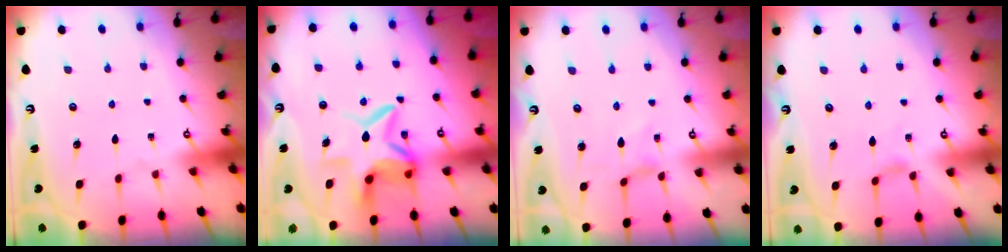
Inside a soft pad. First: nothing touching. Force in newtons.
{"total": 10.3, "press": 10.2, "slide": 1.6}
{"total": 0.0}
{"total": 1.1, "press": 1.1, "slide": 0.2}